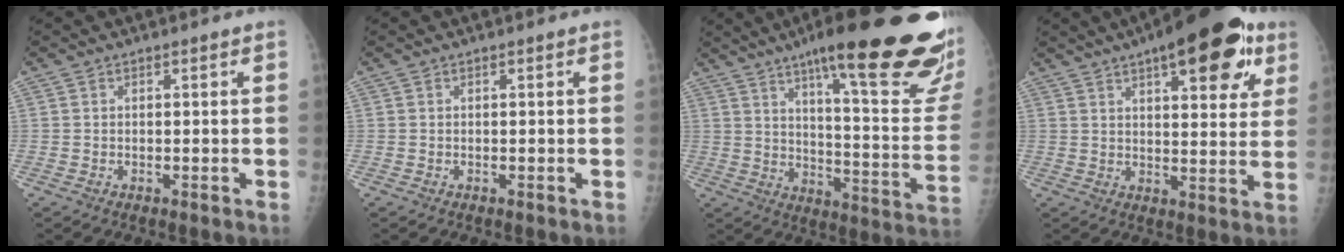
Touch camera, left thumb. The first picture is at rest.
{"total": 0.0}
{"total": 31.2, "force": [20.3, 5.2, 23.1], "torque": [-0.250, -0.084, 0.280]}
{"total": 19.5, "force": [10.2, 7.3, 15.0], "torque": [-0.181, -0.015, 0.138]}